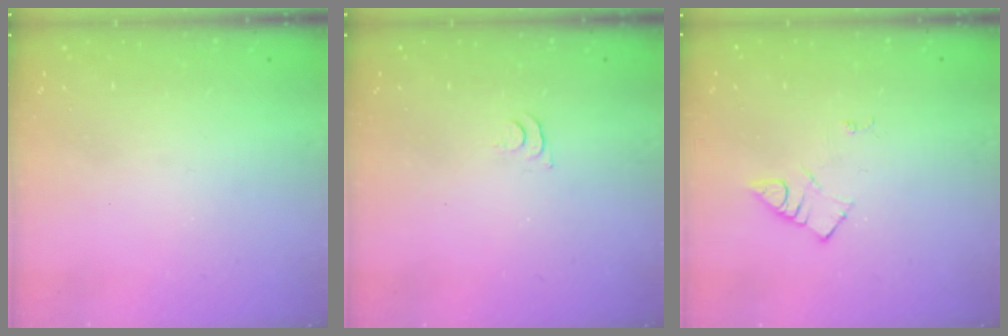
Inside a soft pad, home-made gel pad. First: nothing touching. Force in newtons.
{"total": 5.2, "press": 5.1, "slide": 0.5}
{"total": 4.5, "press": 4.4, "slide": 0.7}